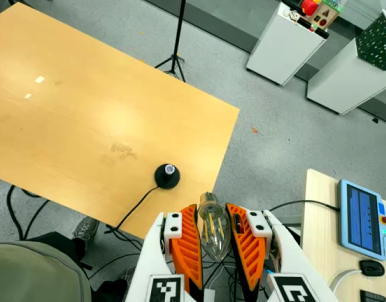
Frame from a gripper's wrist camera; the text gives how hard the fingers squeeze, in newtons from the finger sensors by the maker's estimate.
{"total": 21.8, "left": 24.6, "right": 19.0}